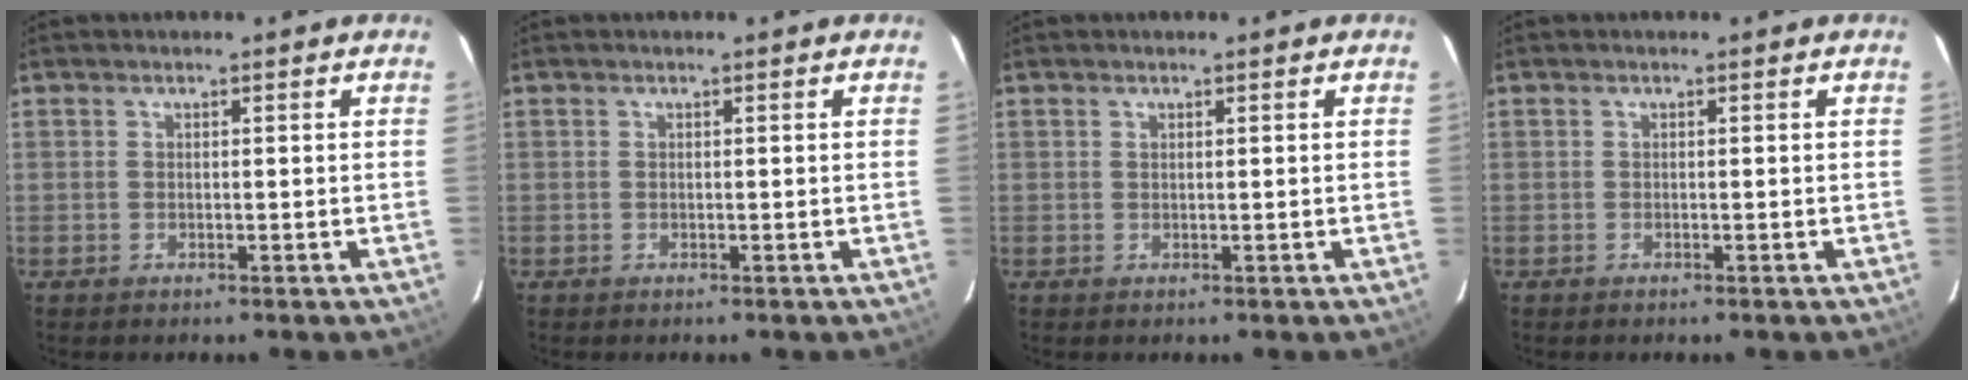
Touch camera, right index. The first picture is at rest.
{"total": 0.0}
{"total": 0.0}
{"total": 0.0}